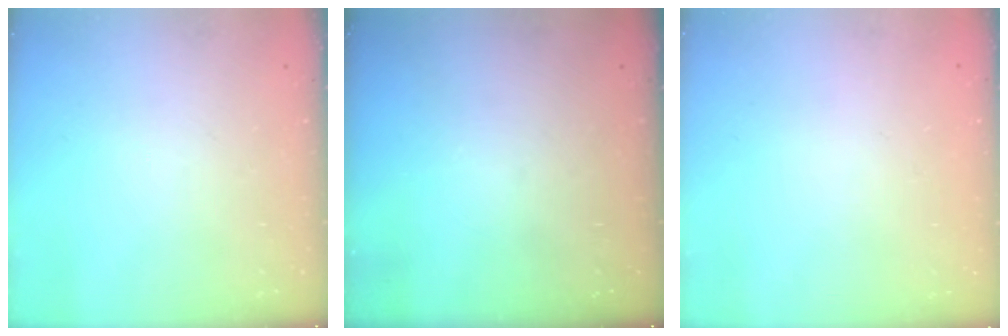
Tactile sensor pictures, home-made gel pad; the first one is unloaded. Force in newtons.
{"total": 0.0}
{"total": 1.8, "press": 1.8, "slide": 0.2}